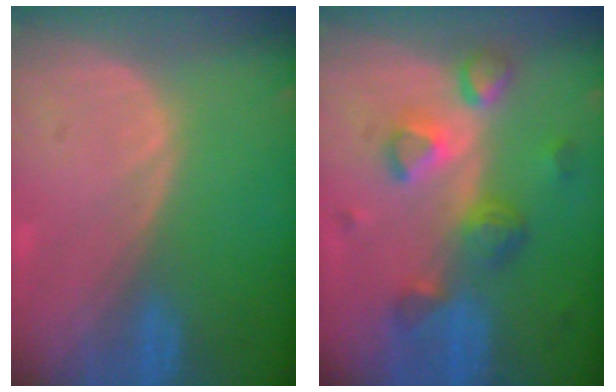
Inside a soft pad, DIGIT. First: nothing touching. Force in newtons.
{"total": 7.7, "press": 6.9, "slide": 3.4}